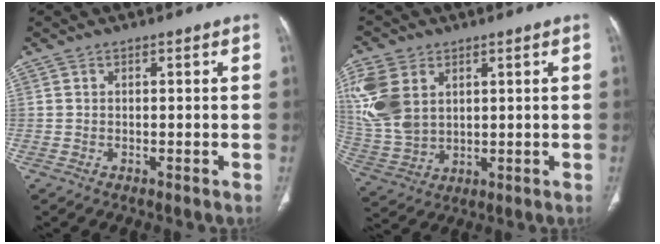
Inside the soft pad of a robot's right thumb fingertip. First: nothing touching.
{"total": 13.5, "force": [4.4, 9.3, 8.8], "torque": [-0.195, -0.009, 0.101]}